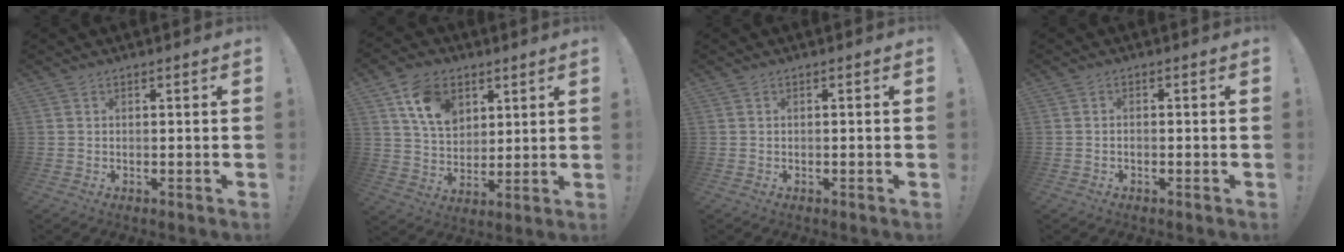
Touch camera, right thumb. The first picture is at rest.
{"total": 13.1, "force": [6.6, 9.3, 6.4], "torque": [-0.109, -0.020, 0.130]}
{"total": 0.0}
{"total": 0.7, "force": [-0.5, 0.4, 0.3], "torque": [-0.005, 0.003, -0.008]}